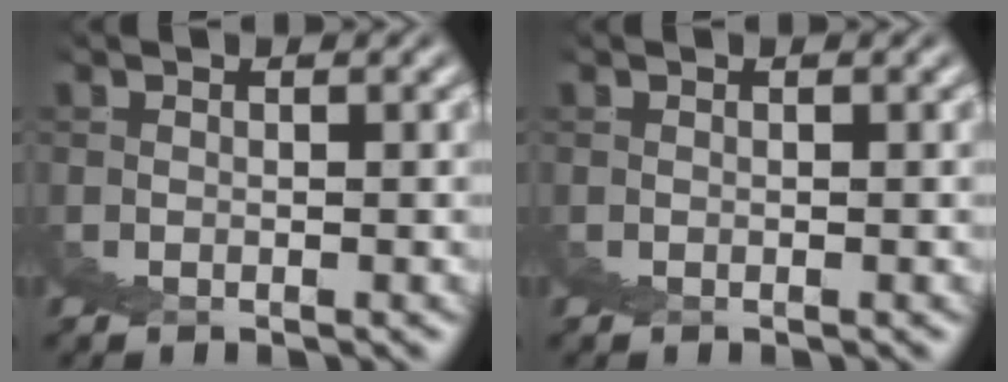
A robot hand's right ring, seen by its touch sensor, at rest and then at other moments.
{"total": 0.0}